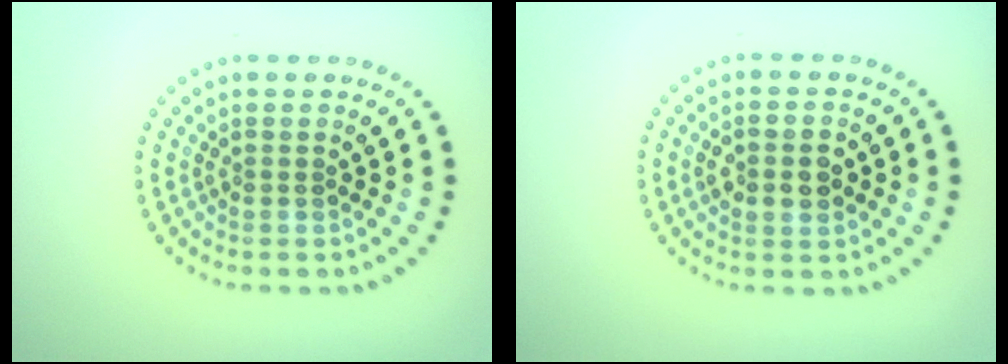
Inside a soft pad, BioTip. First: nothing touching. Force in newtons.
{"total": 2.7, "press": 2.7, "slide": 0.1}